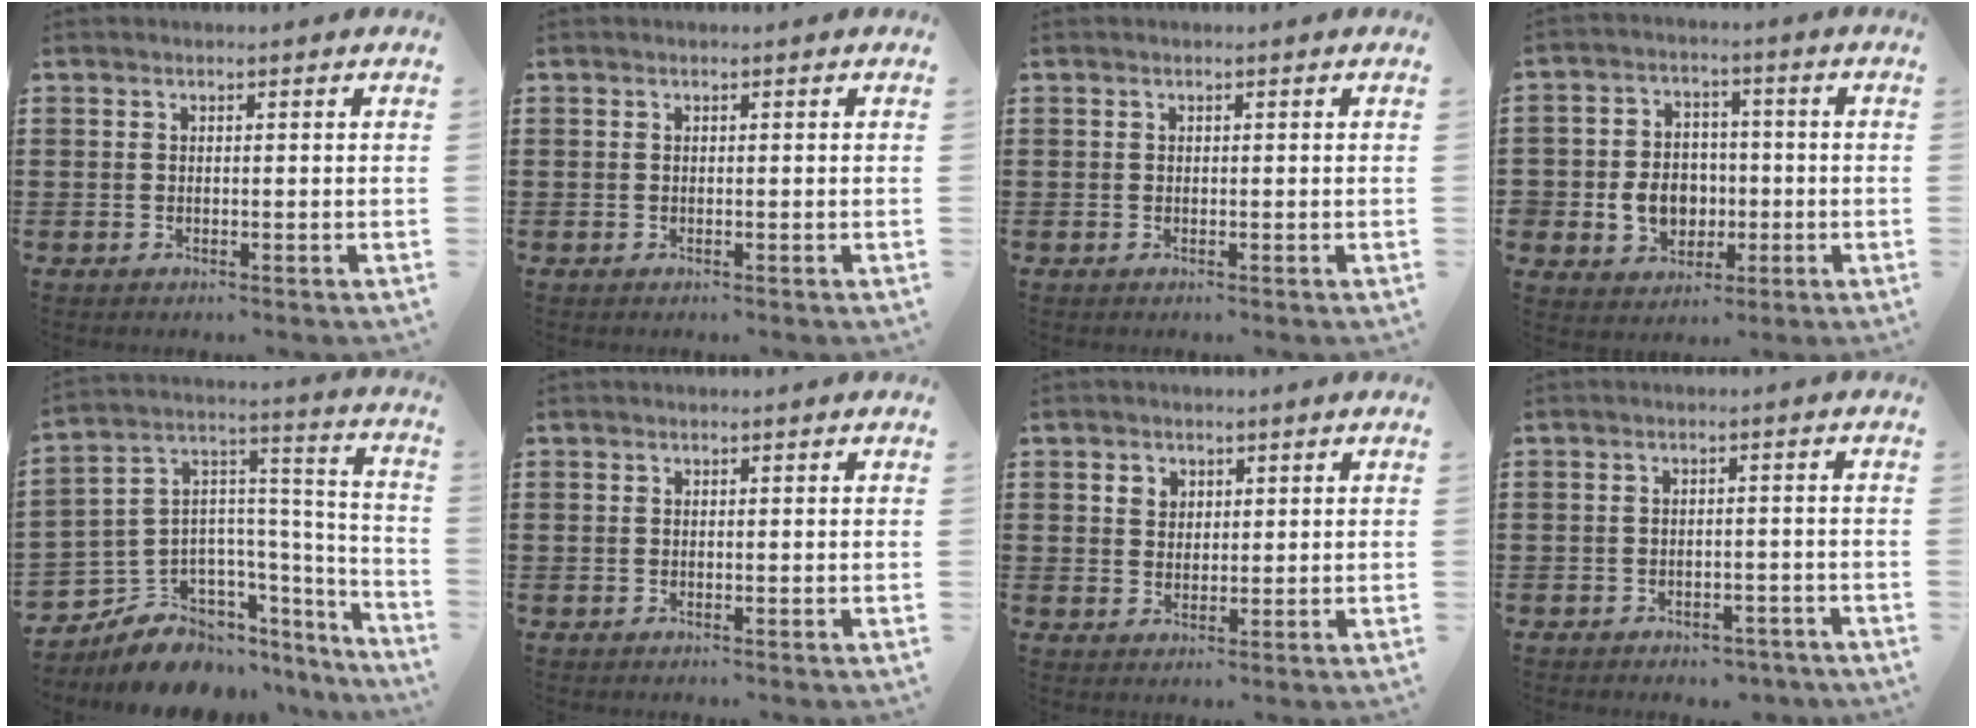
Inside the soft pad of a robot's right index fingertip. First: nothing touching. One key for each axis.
{"total": 0.0}
{"total": 0.0}
{"total": 6.9, "fx": -1.3, "fy": 6.0, "fz": 3.1, "tx": -0.061, "ty": 0.008, "tz": -0.026}
{"total": 9.2, "fx": -6.3, "fy": 6.3, "fz": 2.5, "tx": -0.070, "ty": -0.002, "tz": -0.114}
{"total": 0.0}
{"total": 2.1, "fx": 1.1, "fy": 1.7, "fz": 0.3, "tx": -0.013, "ty": 0.008, "tz": 0.019}
{"total": 2.3, "fx": -2.3, "fy": 0.6, "fz": 0.2, "tx": -0.009, "ty": -0.001, "tz": -0.048}